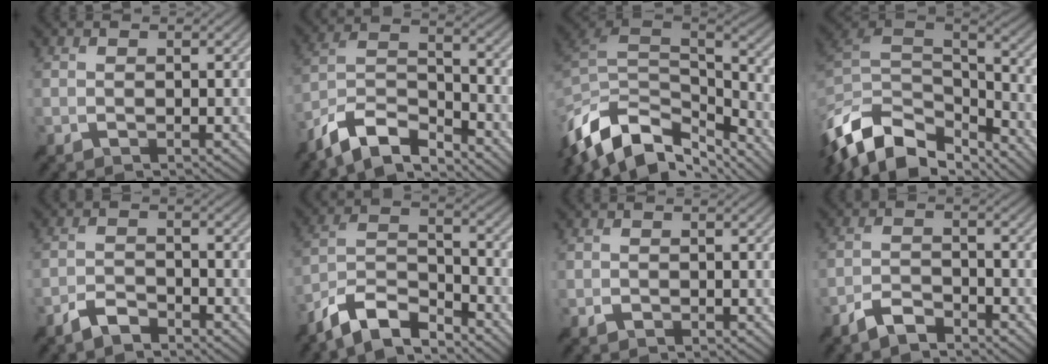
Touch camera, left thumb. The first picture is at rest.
{"total": 10.1, "force": [-8.3, 2.8, 4.9], "torque": [-0.095, 0.005, -0.175]}
{"total": 14.5, "force": [-8.5, 7.7, 8.9], "torque": [-0.236, -0.029, -0.139]}
{"total": 14.7, "force": [-9.0, 7.8, 8.7], "torque": [-0.236, -0.019, -0.149]}
{"total": 3.0, "force": [-2.5, 0.9, 1.3], "torque": [-0.026, 0.002, -0.057]}
{"total": 9.0, "force": [-7.4, 2.4, 4.4], "torque": [-0.083, 0.006, -0.158]}
{"total": 0.7, "force": [-0.4, 0.6, 0.1], "torque": [0.003, -0.004, -0.007]}
{"total": 3.4, "force": [-2.8, 1.0, 1.5], "torque": [-0.030, 0.001, -0.066]}